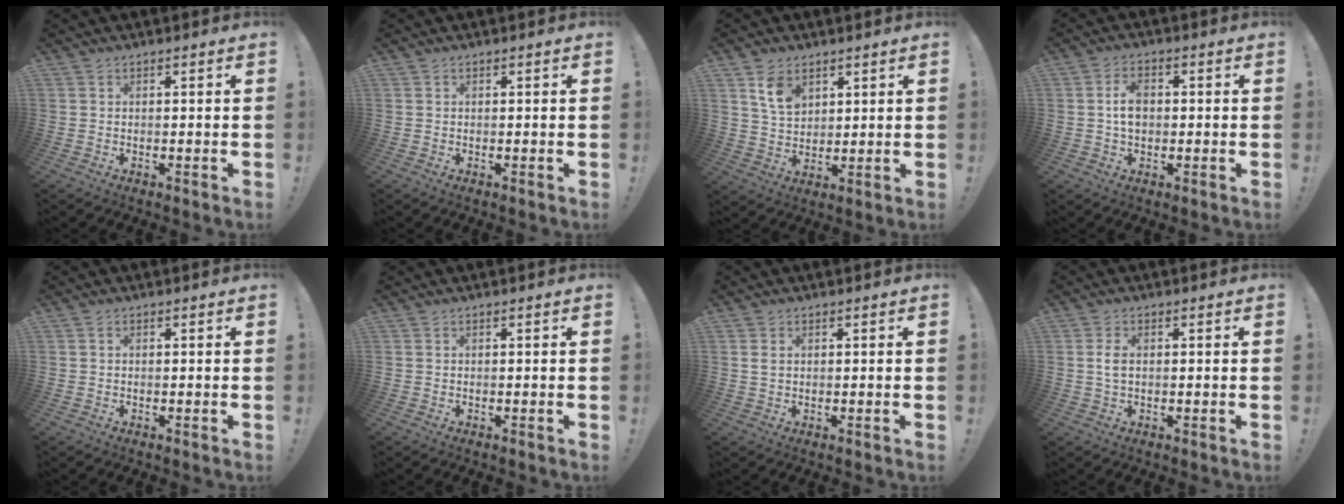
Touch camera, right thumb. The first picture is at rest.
{"total": 0.0}
{"total": 8.4, "force": [4.8, 5.4, 4.3], "torque": [-0.068, -0.019, 0.090]}
{"total": 5.6, "force": [0.3, 3.7, 4.1], "torque": [-0.052, 0.005, 0.004]}
{"total": 0.0}
{"total": 0.0}
{"total": 1.6, "force": [0.6, 1.0, 1.1], "torque": [-0.016, 0.001, 0.010]}
{"total": 2.8, "force": [0.2, 1.5, 2.3], "torque": [-0.043, 0.001, 0.000]}